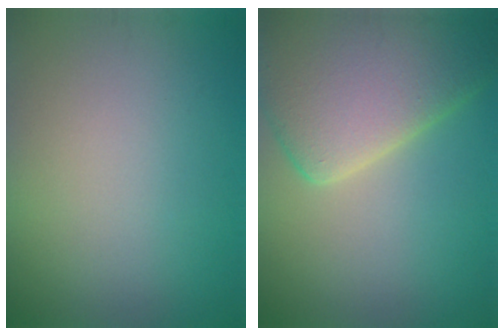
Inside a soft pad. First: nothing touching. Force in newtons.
{"total": 10.2, "press": 10.2, "slide": 0.6}